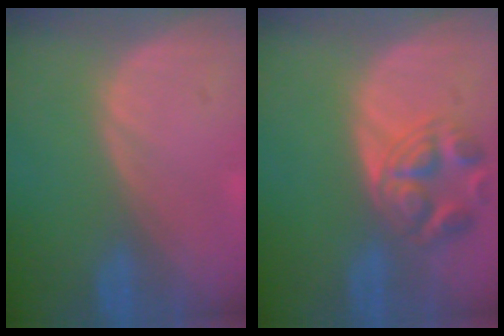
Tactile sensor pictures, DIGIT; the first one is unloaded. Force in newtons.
{"total": 6.0, "press": 6.0, "slide": 0.4}